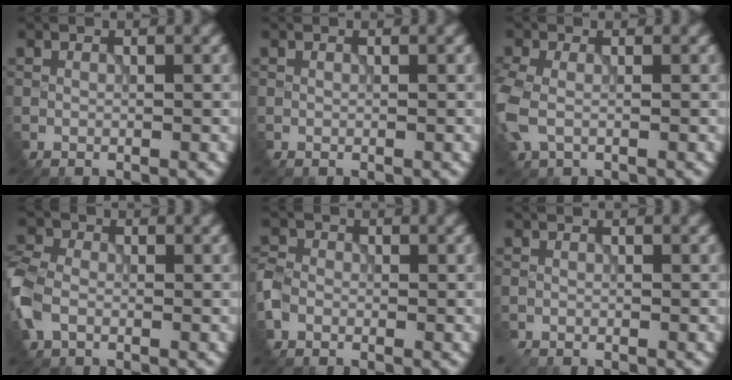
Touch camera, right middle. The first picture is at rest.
{"total": 0.0}
{"total": 3.4, "force": [-0.5, 2.2, 2.5], "torque": [-0.083, -0.003, -0.015]}
{"total": 4.4, "force": [-1.3, 3.3, 2.7], "torque": [-0.081, 0.002, -0.043]}
{"total": 2.1, "force": [-1.2, 1.7, 0.7], "torque": [-0.026, 0.003, -0.038]}
{"total": 1.1, "force": [-1.1, 0.1, 0.2], "torque": [-0.005, 0.001, -0.019]}